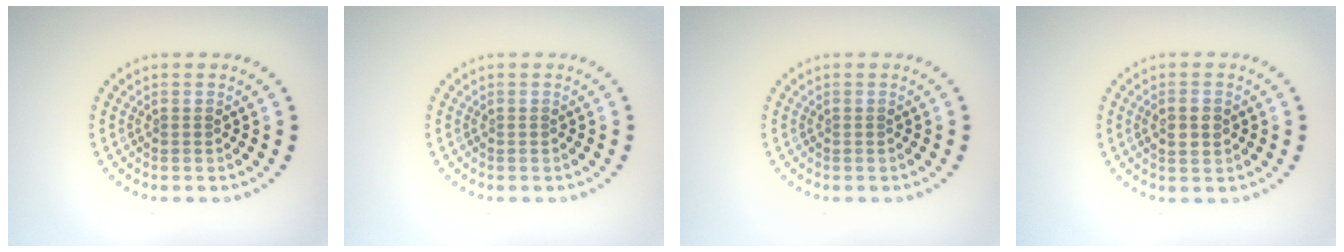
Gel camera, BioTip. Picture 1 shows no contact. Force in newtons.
{"total": 0.0}
{"total": 0.0}
{"total": 2.1, "press": 2.1, "slide": 0.2}